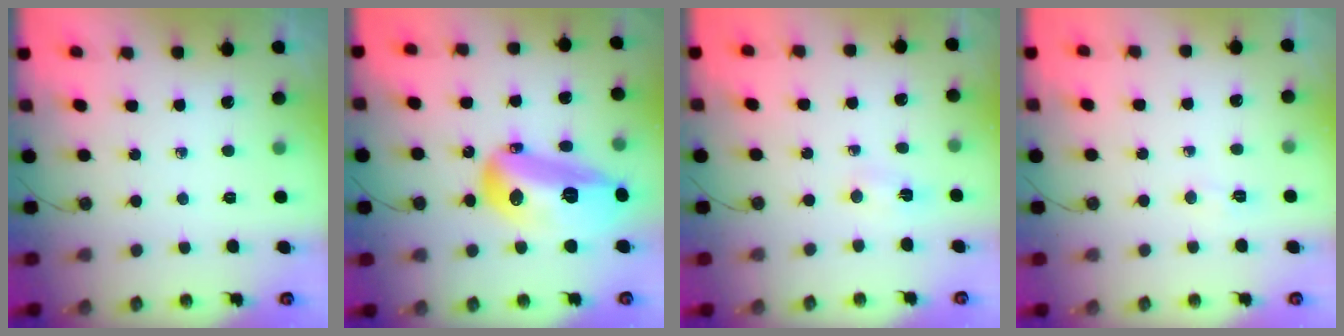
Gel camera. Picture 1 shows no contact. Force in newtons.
{"total": 20.4, "press": 20.3, "slide": 2.1}
{"total": 2.1, "press": 1.6, "slide": 1.3}
{"total": 14.2, "press": 5.3, "slide": 13.2}